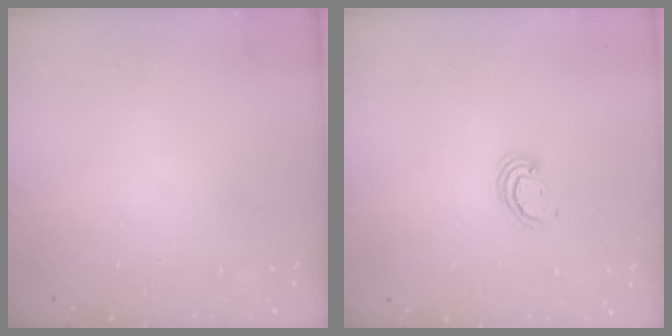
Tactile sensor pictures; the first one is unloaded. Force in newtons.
{"total": 2.6, "press": 2.5, "slide": 0.2}